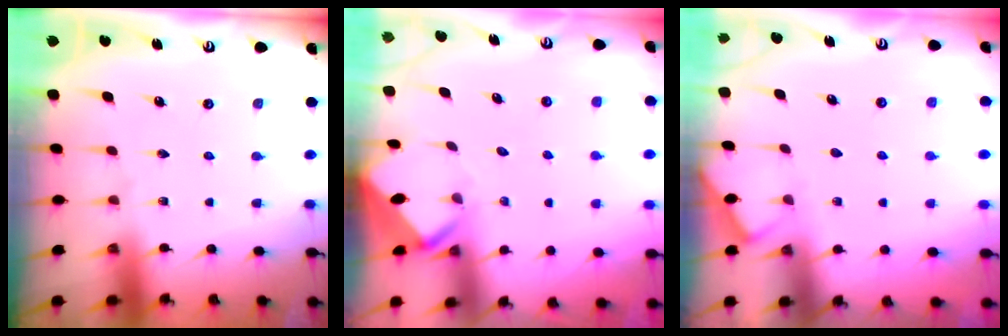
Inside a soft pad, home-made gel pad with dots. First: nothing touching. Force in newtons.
{"total": 3.4, "press": 3.4, "slide": 0.3}
{"total": 3.0, "press": 2.9, "slide": 0.5}